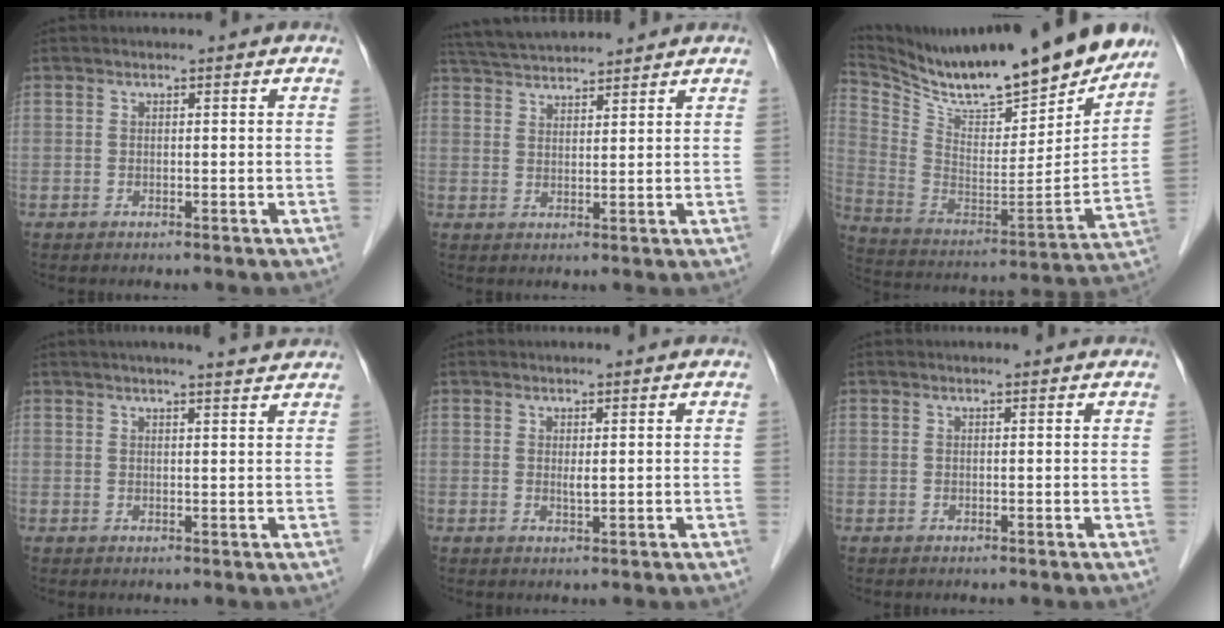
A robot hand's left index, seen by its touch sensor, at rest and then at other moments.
{"total": 8.7, "force": [8.3, 0.8, 2.6], "torque": [-0.054, 0.036, 0.141]}
{"total": 24.8, "force": [21.9, 3.6, 11.3], "torque": [-0.205, -0.049, 0.340]}
{"total": 6.9, "force": [6.2, 0.0, 3.1], "torque": [-0.045, 0.014, 0.072]}
{"total": 1.2, "force": [0.5, 0.1, 1.1], "torque": [-0.024, -0.003, 0.011]}
{"total": 1.3, "force": [1.2, 0.1, 0.3], "torque": [-0.007, 0.009, 0.017]}